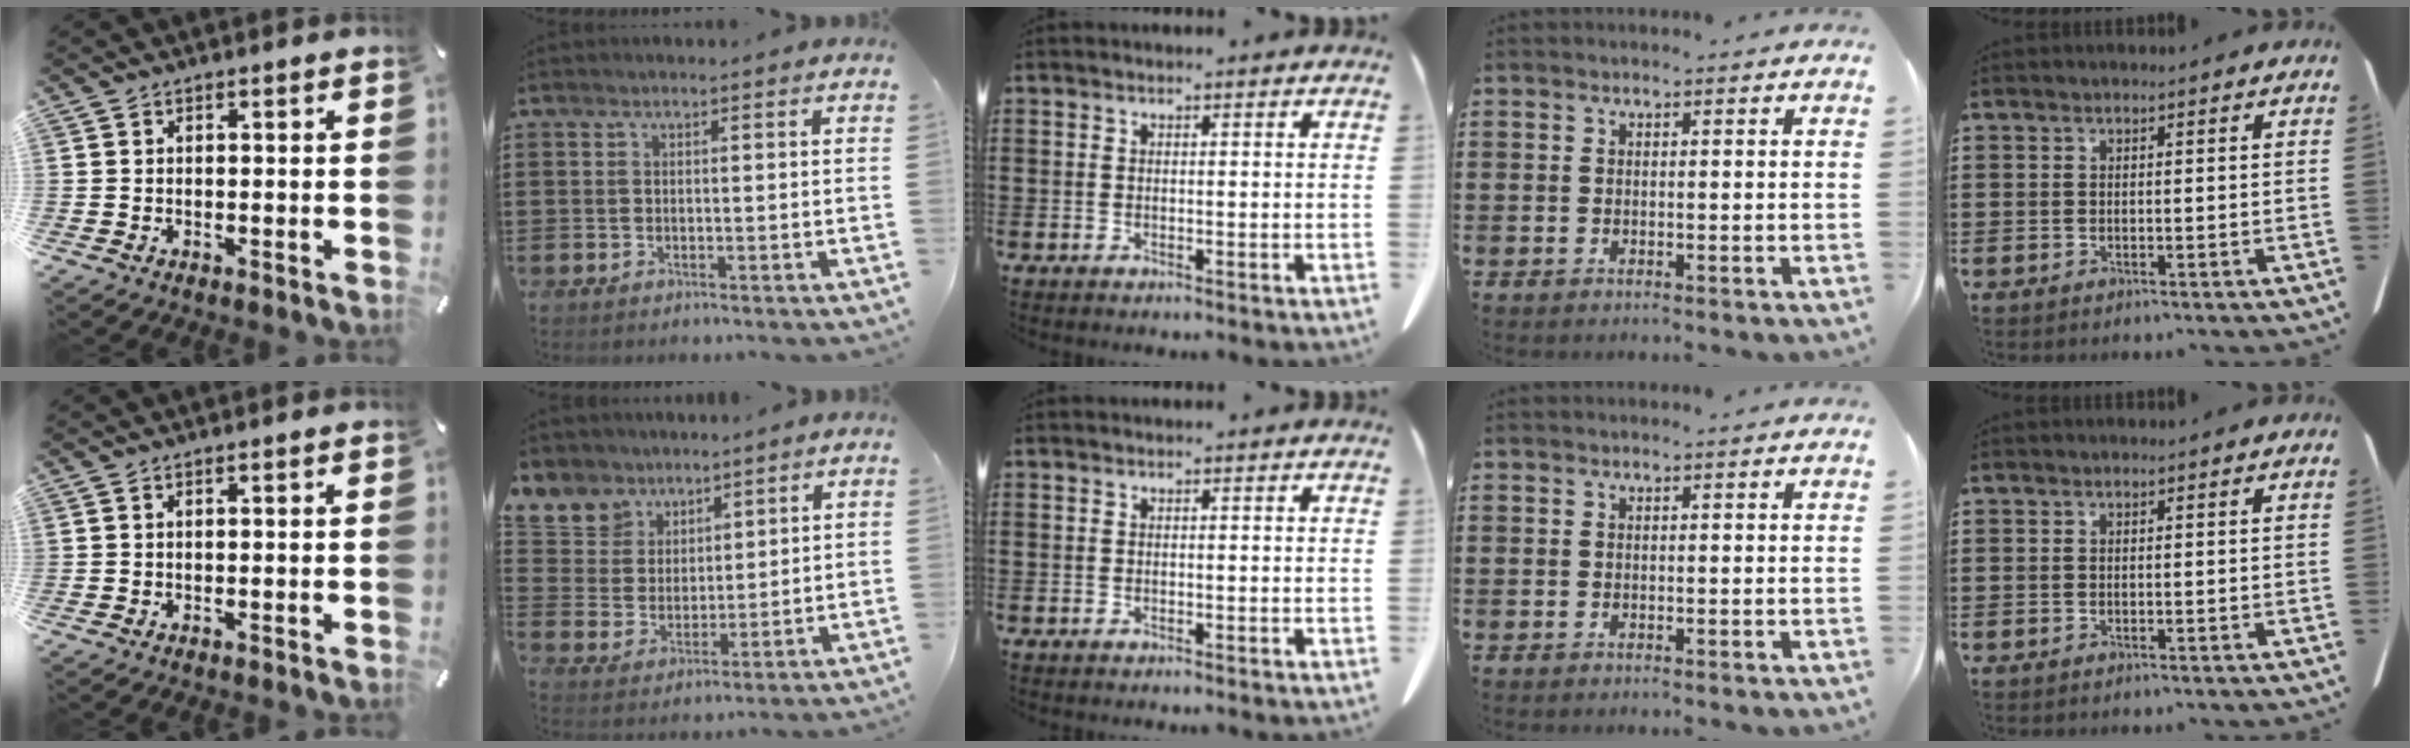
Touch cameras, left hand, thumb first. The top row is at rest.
{"thumb": {"total": 0.5, "force": [0.4, 0.0, 0.4], "torque": [-0.007, -0.001, 0.007]}, "index": {"total": 7.4, "force": [5.6, 4.8, 0.3], "torque": [-0.053, -0.027, 0.108]}}